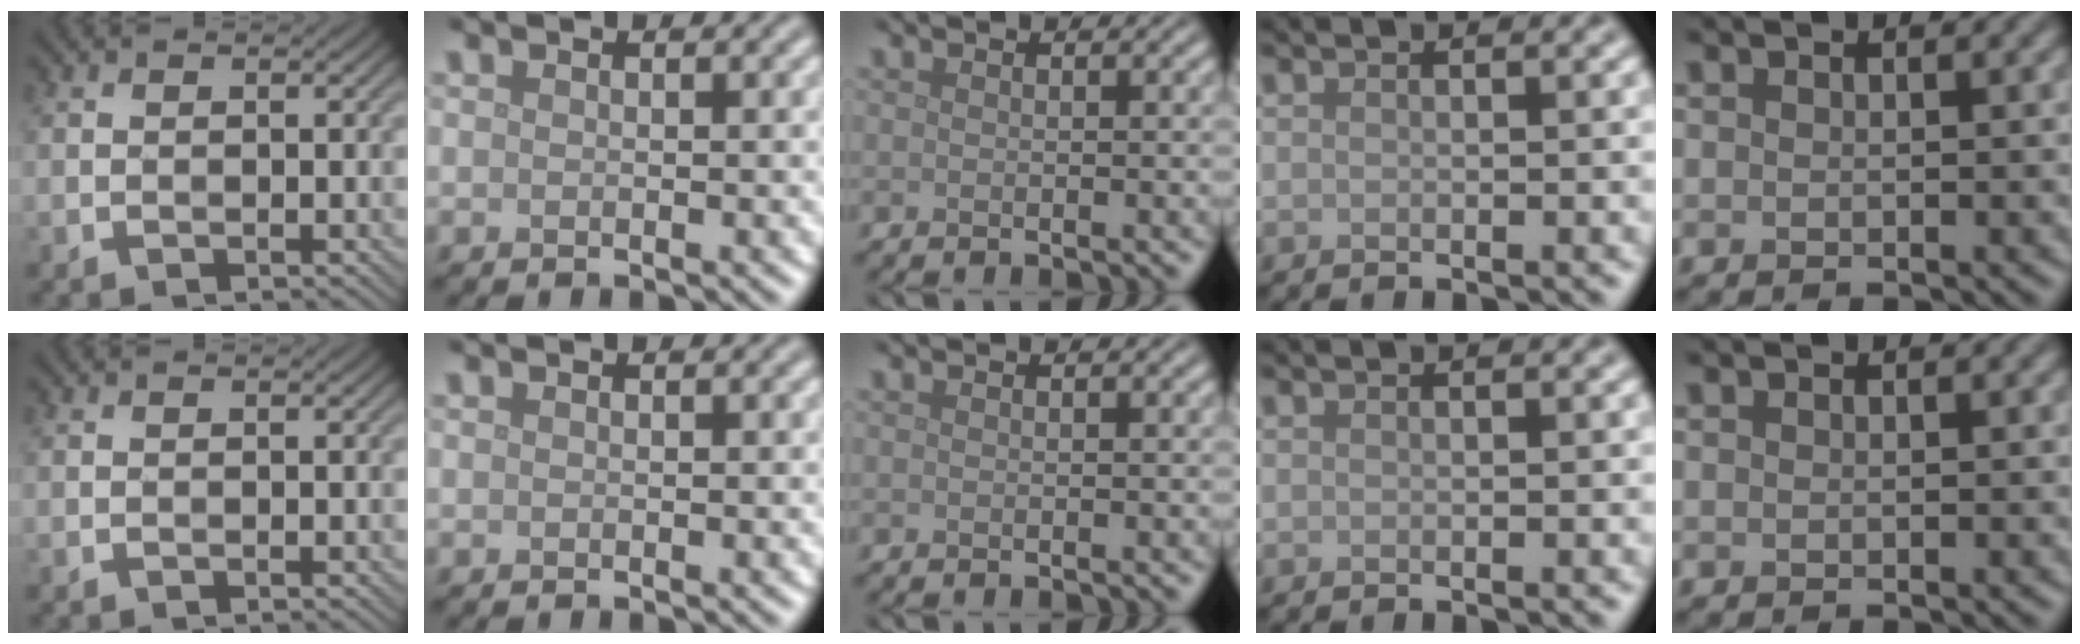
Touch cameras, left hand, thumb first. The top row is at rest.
{}